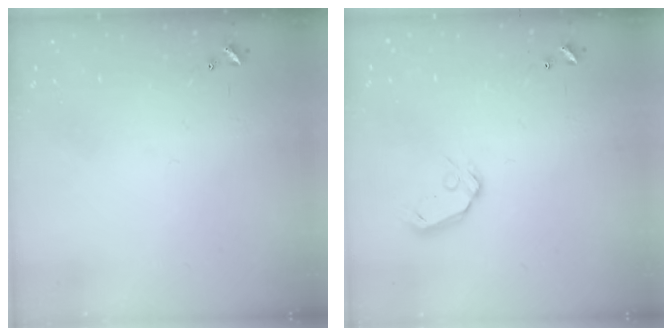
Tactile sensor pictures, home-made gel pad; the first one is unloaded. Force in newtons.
{"total": 8.0, "press": 8.0, "slide": 1.0}